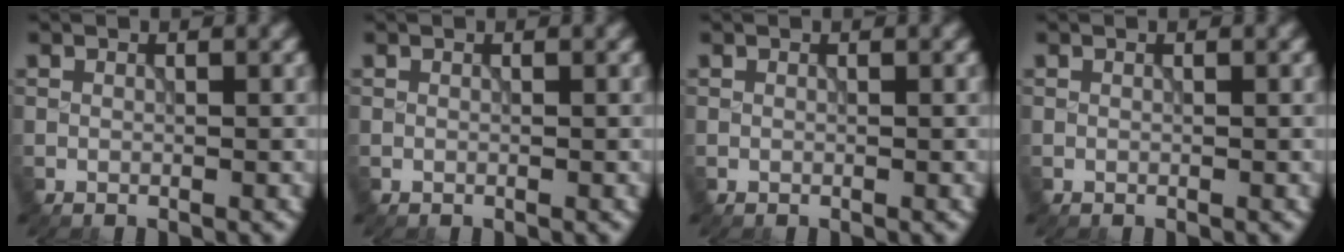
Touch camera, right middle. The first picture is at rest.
{"total": 0.0}
{"total": 0.0}
{"total": 0.0}